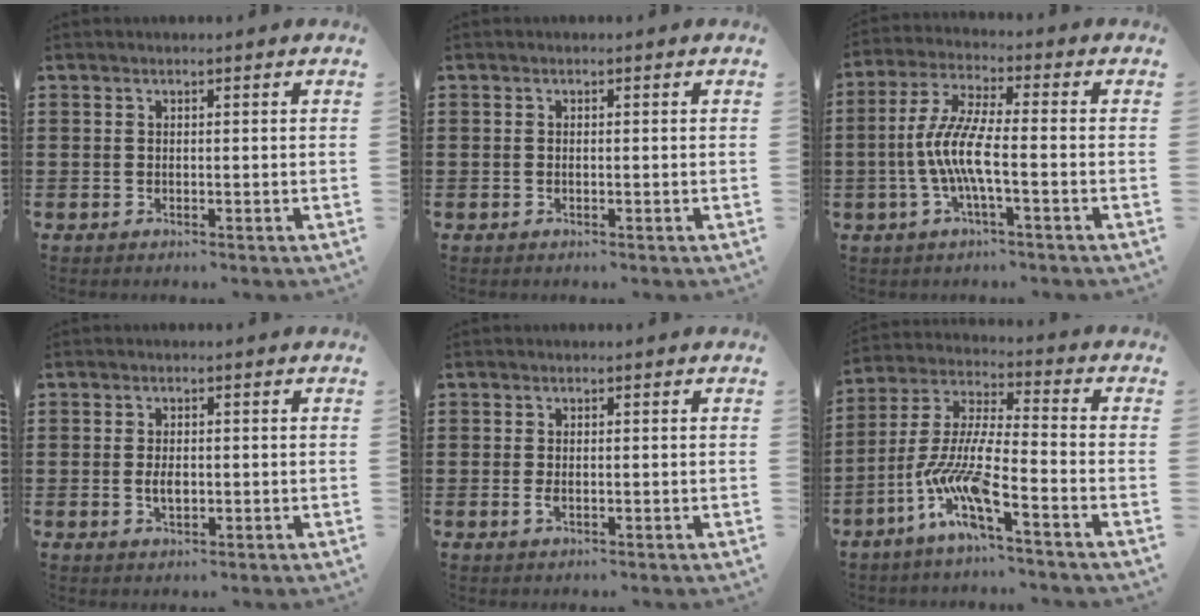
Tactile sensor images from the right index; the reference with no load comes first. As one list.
[{"total": 0.0}, {"total": 7.9, "force": [-2.2, 1.2, 7.4], "torque": [-0.171, -0.016, -0.050]}, {"total": 2.5, "force": [-0.2, 1.2, 2.2], "torque": [-0.042, 0.000, -0.003]}, {"total": 1.3, "force": [-0.2, 0.5, 1.1], "torque": [-0.030, -0.003, -0.006]}, {"total": 10.5, "force": [-6.4, 1.1, 8.2], "torque": [-0.194, -0.022, -0.134]}]